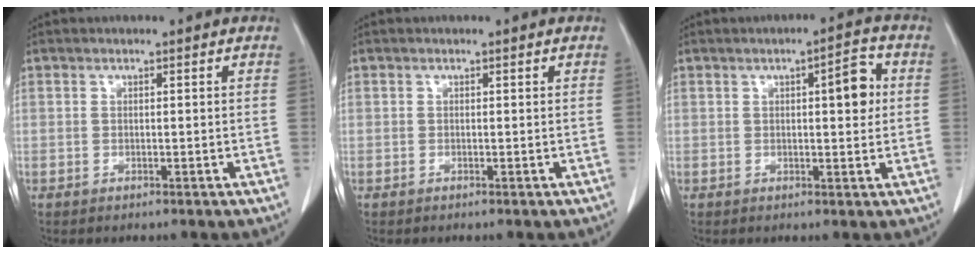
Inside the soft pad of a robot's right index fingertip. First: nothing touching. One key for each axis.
{"total": 0.0}
{"total": 5.1, "fx": 0.9, "fy": 1.3, "fz": 4.8, "tx": -0.065, "ty": 0.007, "tz": 0.010}